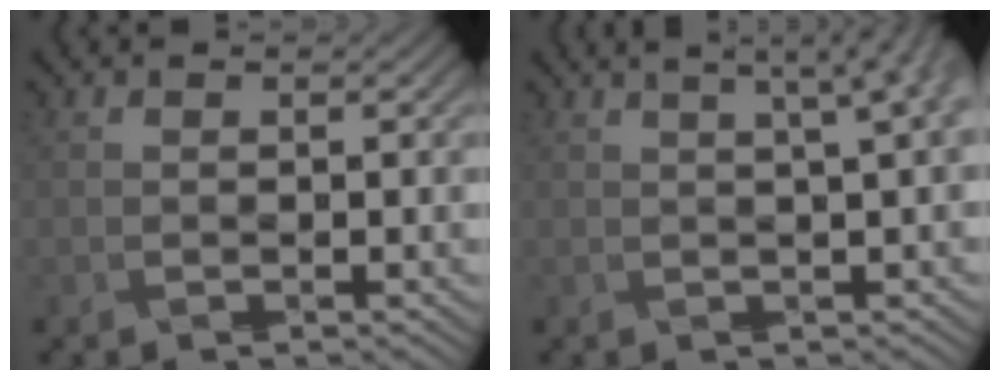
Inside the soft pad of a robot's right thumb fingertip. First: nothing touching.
{"total": 6.0, "force": [2.2, 0.8, 5.5], "torque": [-0.071, 0.018, 0.029]}